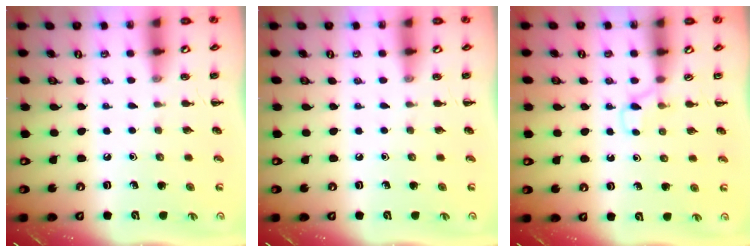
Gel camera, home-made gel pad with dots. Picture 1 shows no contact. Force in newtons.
{"total": 0.0}
{"total": 2.8, "press": 2.5, "slide": 1.1}